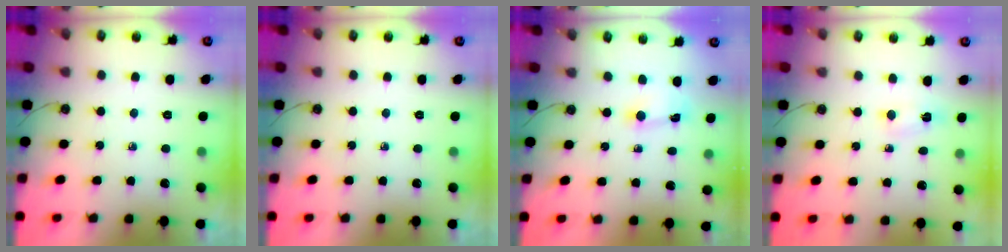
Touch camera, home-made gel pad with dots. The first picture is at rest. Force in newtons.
{"total": 0.0}
{"total": 1.6, "press": 1.6, "slide": 0.3}
{"total": 12.2, "press": 3.1, "slide": 11.8}